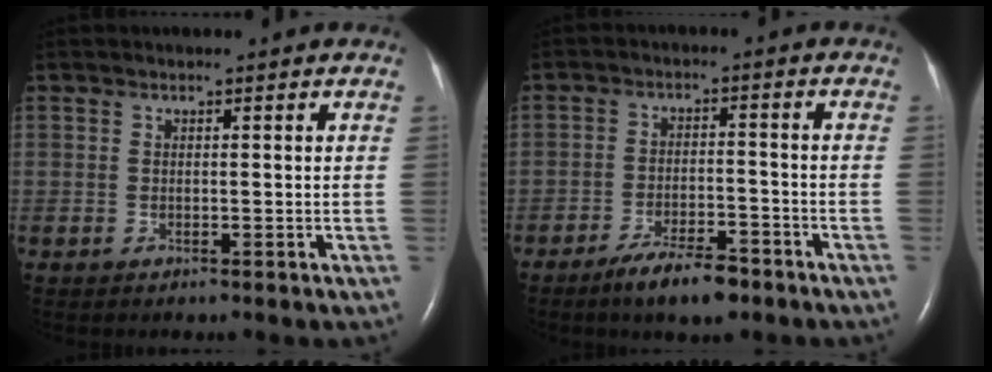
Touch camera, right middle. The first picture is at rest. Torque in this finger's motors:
{"motor_torque": [0.68, -0.66, 0.07, 0.02]}